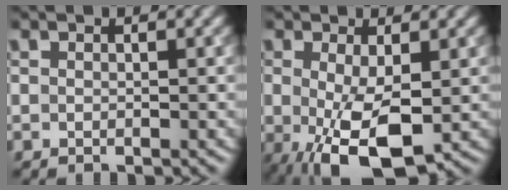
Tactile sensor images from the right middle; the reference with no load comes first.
{"total": 6.3, "force": [-0.8, 2.9, 5.5], "torque": [-0.113, -0.016, -0.004]}